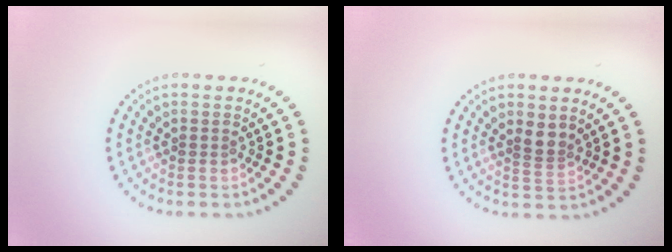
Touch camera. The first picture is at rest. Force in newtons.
{"total": 1.5, "press": 1.2, "slide": 0.9}